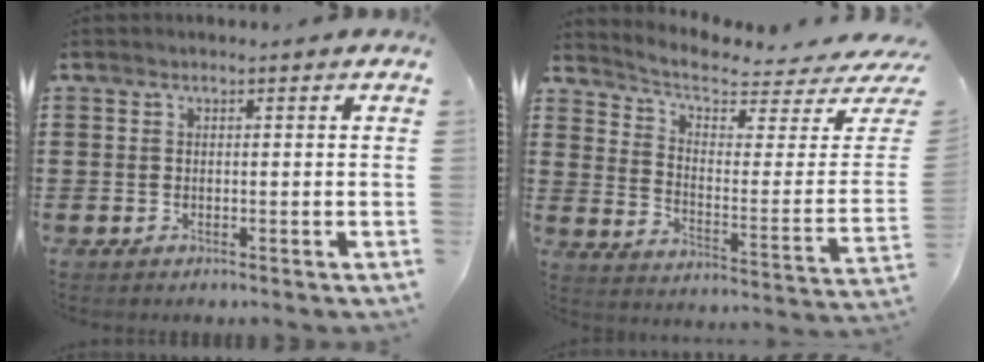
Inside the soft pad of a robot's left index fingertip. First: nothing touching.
{"total": 4.6, "force": [4.0, 1.1, 2.1], "torque": [-0.058, -0.044, 0.063]}